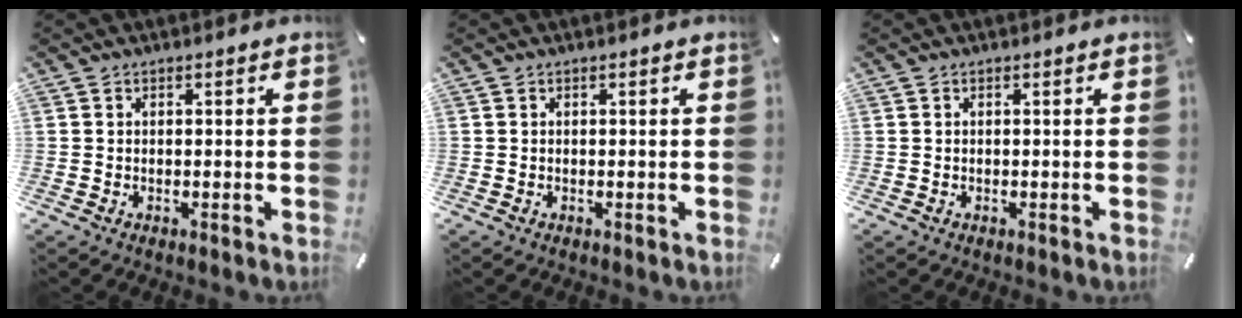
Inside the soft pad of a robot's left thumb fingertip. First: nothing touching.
{"total": 0.0}
{"total": 0.0}